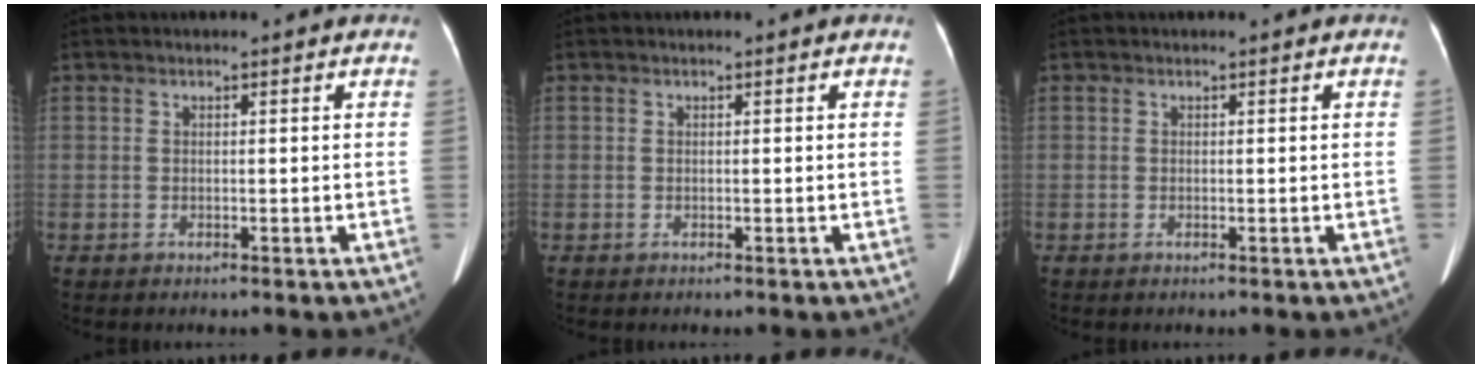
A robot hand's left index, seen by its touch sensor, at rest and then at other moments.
{"total": 0.0}
{"total": 0.0}